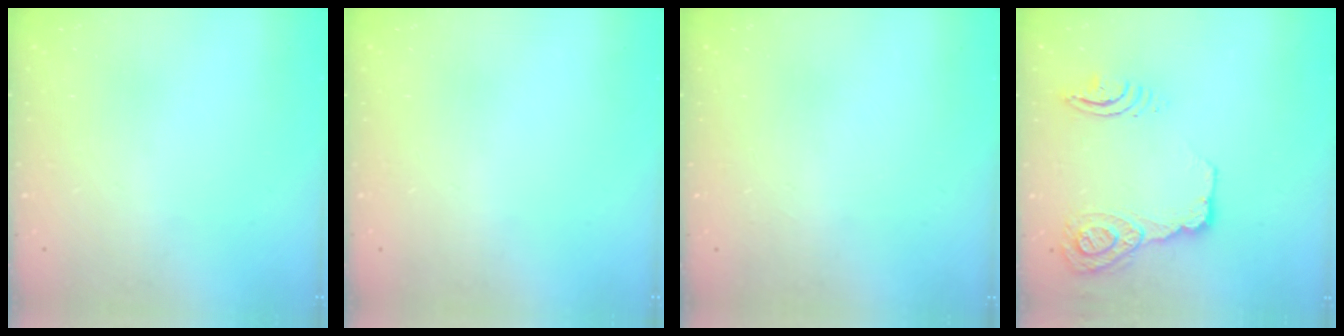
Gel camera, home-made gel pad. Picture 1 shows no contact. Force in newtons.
{"total": 0.0}
{"total": 5.0, "press": 5.0, "slide": 0.5}
{"total": 30.8, "press": 21.2, "slide": 22.4}